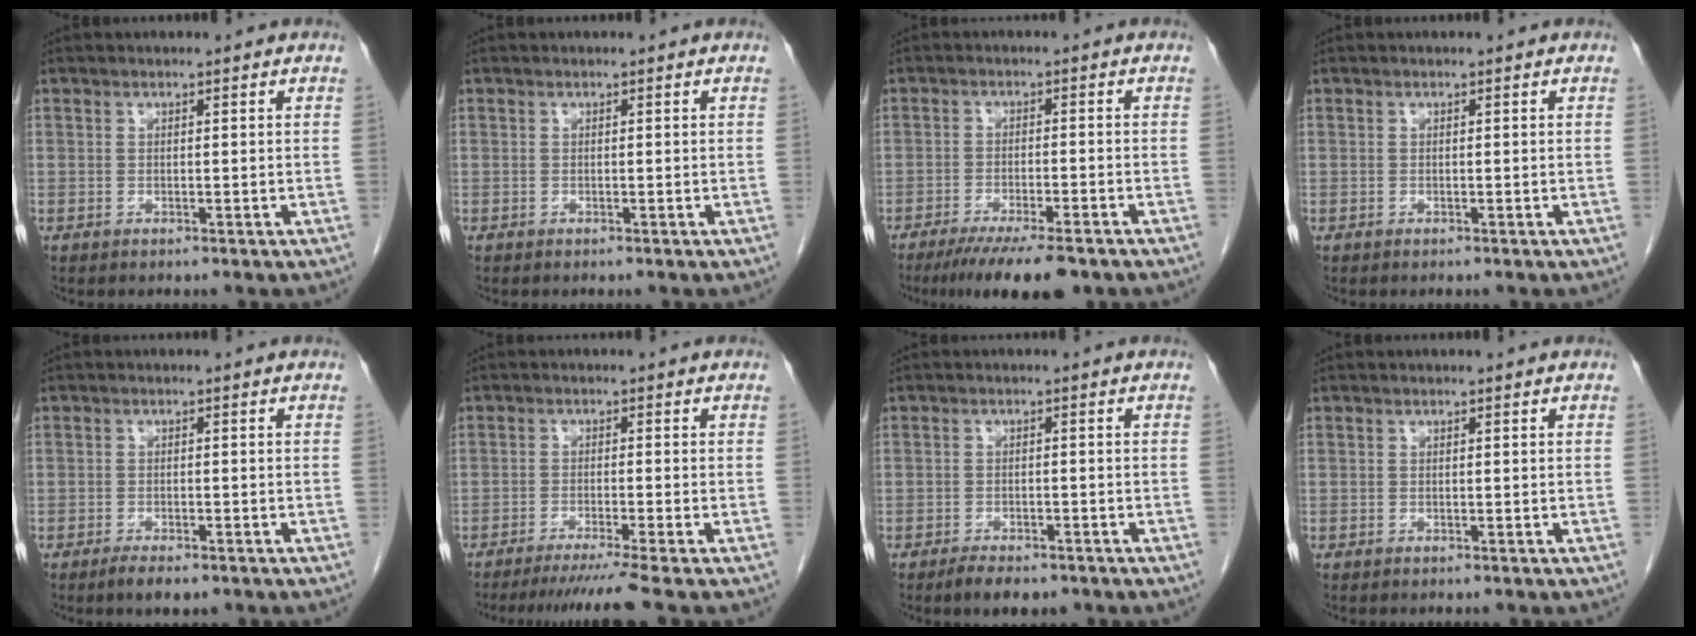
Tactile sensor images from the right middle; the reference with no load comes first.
{"total": 0.0}
{"total": 10.4, "force": [-7.8, 1.5, 6.6], "torque": [-0.095, -0.019, -0.120]}
{"total": 0.0}
{"total": 2.9, "force": [-2.0, 0.9, 1.9], "torque": [-0.035, -0.004, -0.029]}
{"total": 7.6, "force": [-6.2, -2.3, 3.7], "torque": [-0.039, -0.029, -0.098]}
{"total": 4.4, "force": [-3.3, 1.7, 2.3], "torque": [-0.036, -0.004, -0.044]}
{"total": 0.0}